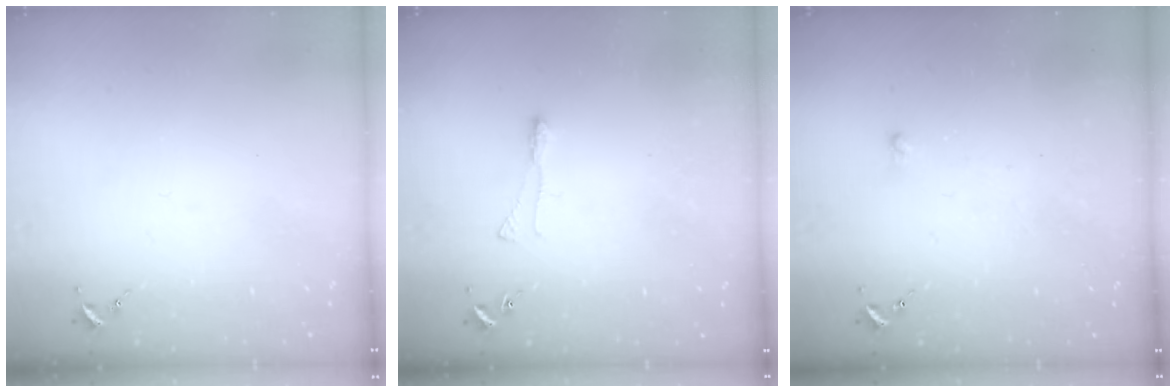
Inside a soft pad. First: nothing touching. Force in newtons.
{"total": 3.0, "press": 2.9, "slide": 0.6}
{"total": 2.5, "press": 2.5, "slide": 0.5}